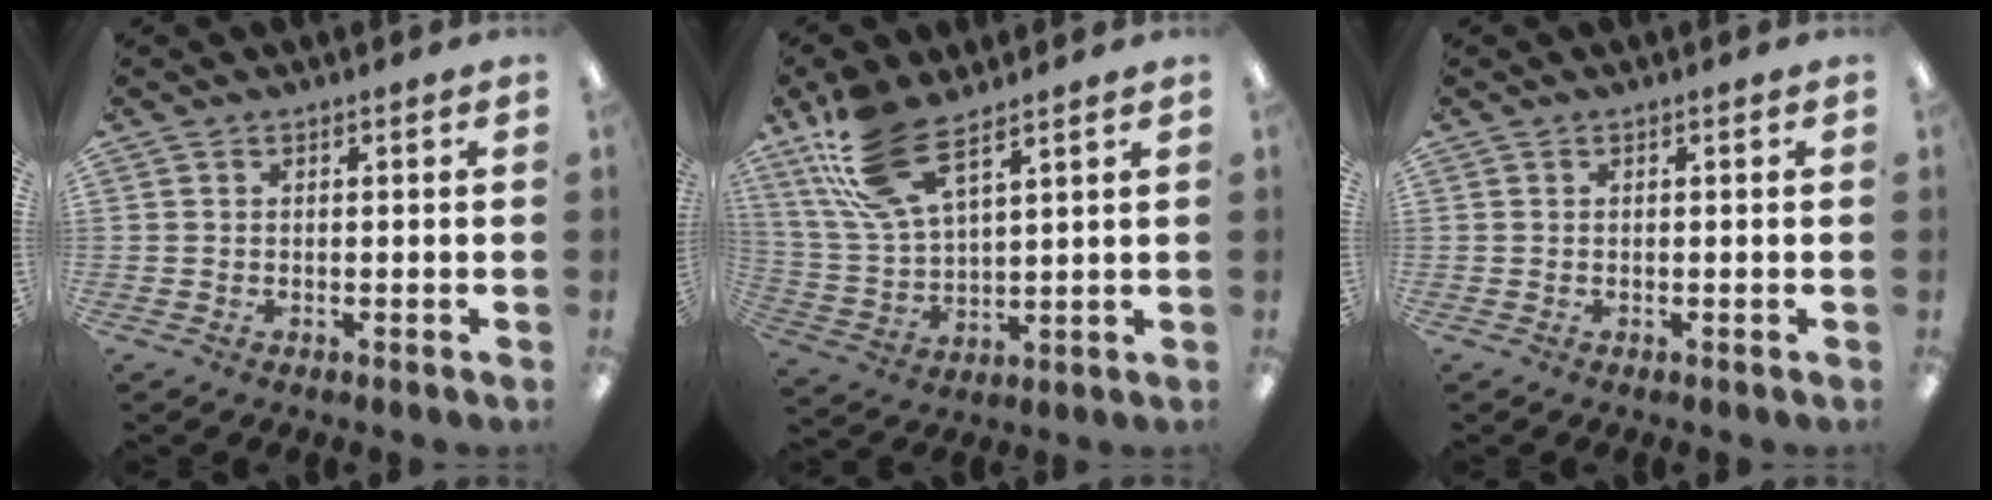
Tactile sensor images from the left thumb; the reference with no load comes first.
{"total": 15.1, "force": [9.9, 5.7, 9.9], "torque": [-0.224, -0.029, 0.179]}
{"total": 0.0}